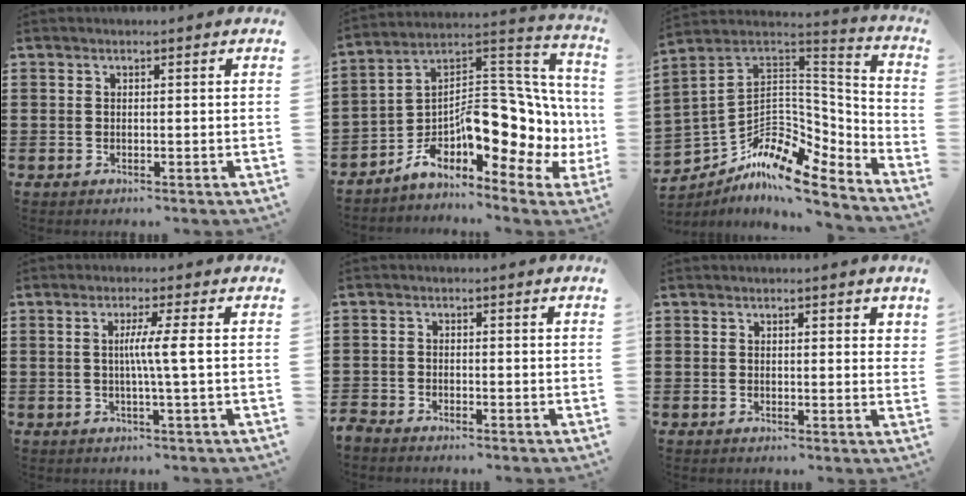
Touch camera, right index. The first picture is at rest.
{"total": 11.1, "force": [-3.0, 5.8, 9.0], "torque": [-0.128, -0.038, -0.056]}
{"total": 9.2, "force": [-5.5, 5.1, 5.3], "torque": [-0.125, -0.010, -0.108]}
{"total": 4.5, "force": [0.2, -0.6, 4.5], "torque": [-0.084, -0.007, -0.003]}
{"total": 1.8, "force": [-1.8, 0.1, -0.1], "torque": [-0.003, 0.003, -0.040]}
{"total": 1.0, "force": [0.5, 0.3, 0.8], "torque": [-0.016, 0.004, 0.009]}